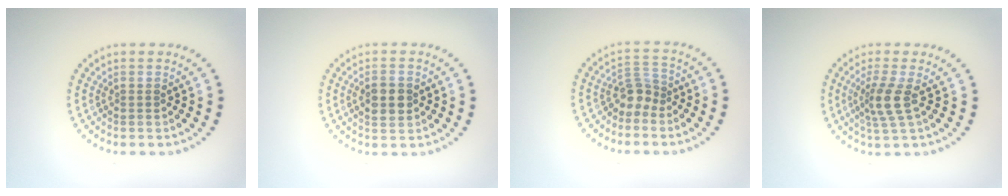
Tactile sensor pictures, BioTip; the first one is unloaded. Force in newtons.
{"total": 2.8, "press": 2.8, "slide": 0.1}
{"total": 2.2, "press": 1.7, "slide": 1.4}
{"total": 2.8, "press": 2.1, "slide": 1.9}